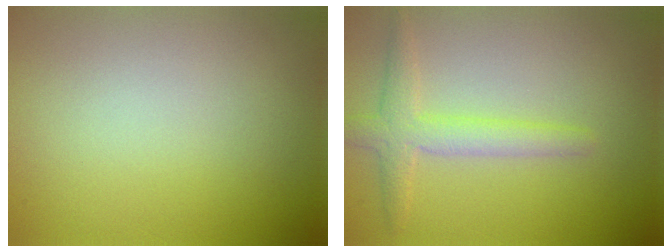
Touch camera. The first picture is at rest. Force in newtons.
{"total": 2.8, "press": 2.8, "slide": 0.2}